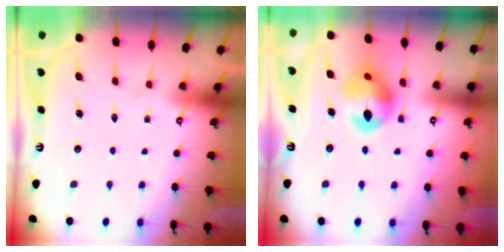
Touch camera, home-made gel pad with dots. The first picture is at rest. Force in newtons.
{"total": 14.2, "press": 14.1, "slide": 1.5}